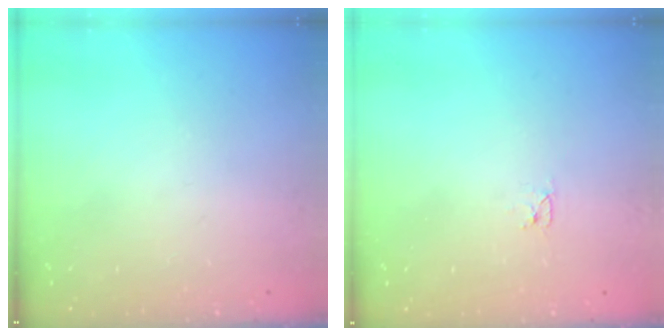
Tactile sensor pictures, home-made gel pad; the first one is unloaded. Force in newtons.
{"total": 2.6, "press": 2.6, "slide": 0.3}